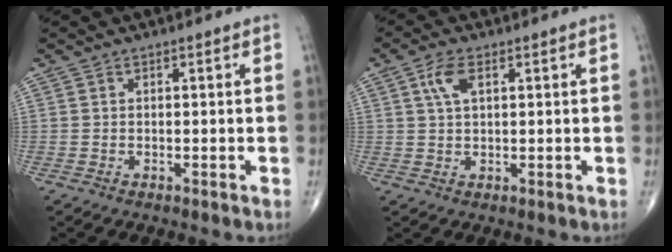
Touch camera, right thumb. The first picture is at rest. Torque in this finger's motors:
{"motor_torque": [-0.14, 0.15, 0.04, 0.00, 0.03]}